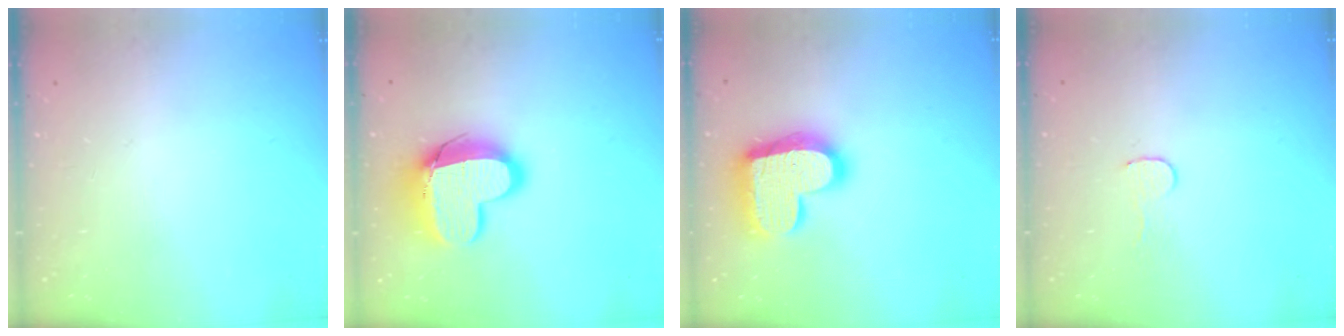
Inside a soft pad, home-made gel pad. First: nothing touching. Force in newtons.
{"total": 15.0, "press": 14.9, "slide": 1.3}
{"total": 19.2, "press": 19.2, "slide": 1.3}
{"total": 4.1, "press": 4.1, "slide": 0.3}